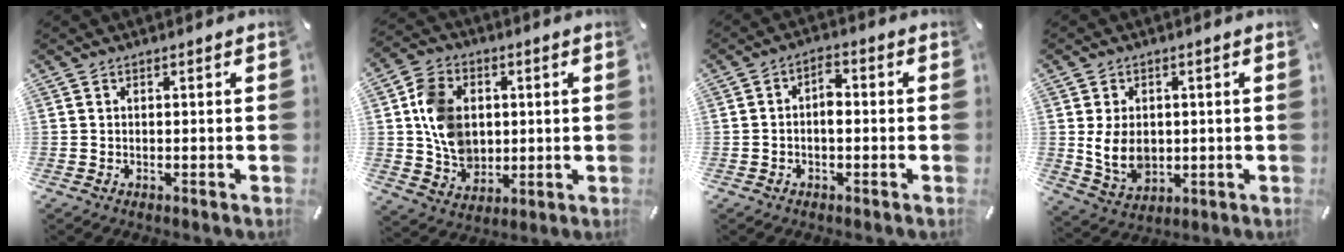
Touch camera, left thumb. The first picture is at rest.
{"total": 11.3, "force": [1.1, 9.6, 5.8], "torque": [-0.126, 0.013, 0.025]}
{"total": 3.7, "force": [-0.6, 2.2, 2.8], "torque": [-0.055, 0.012, -0.012]}
{"total": 8.5, "force": [0.2, 6.5, 5.6], "torque": [-0.121, -0.003, 0.003]}